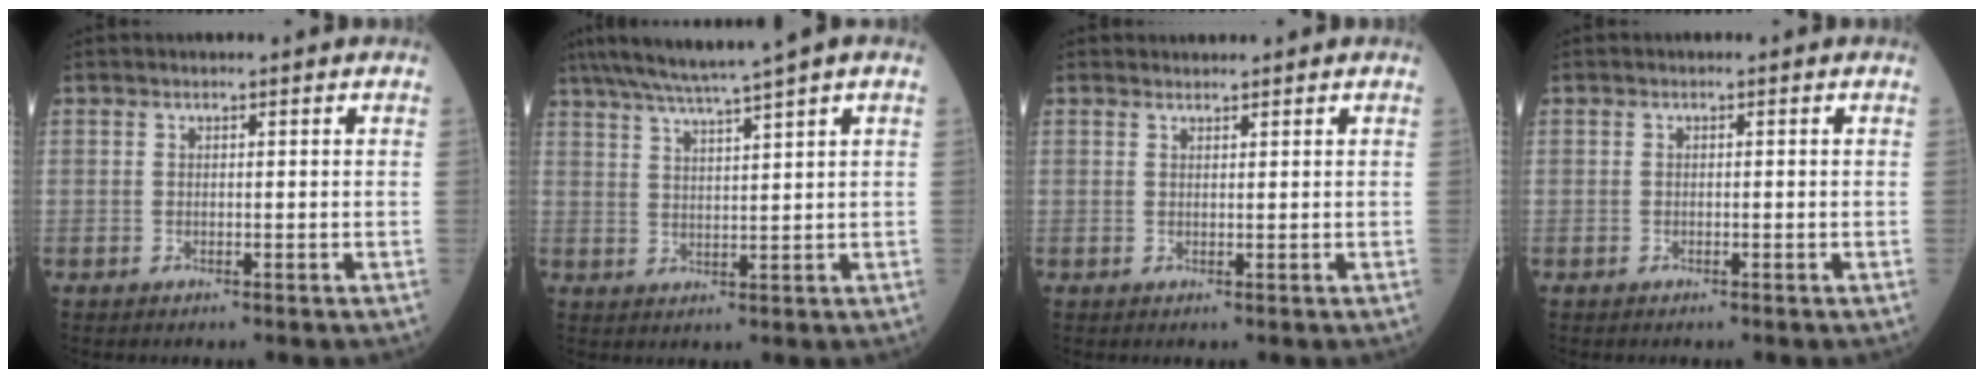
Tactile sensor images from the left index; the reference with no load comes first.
{"total": 9.9, "force": [7.9, -1.4, 5.9], "torque": [-0.095, 0.013, 0.125]}
{"total": 0.9, "force": [0.9, 0.1, -0.1], "torque": [-0.006, 0.002, 0.017]}
{"total": 0.0}